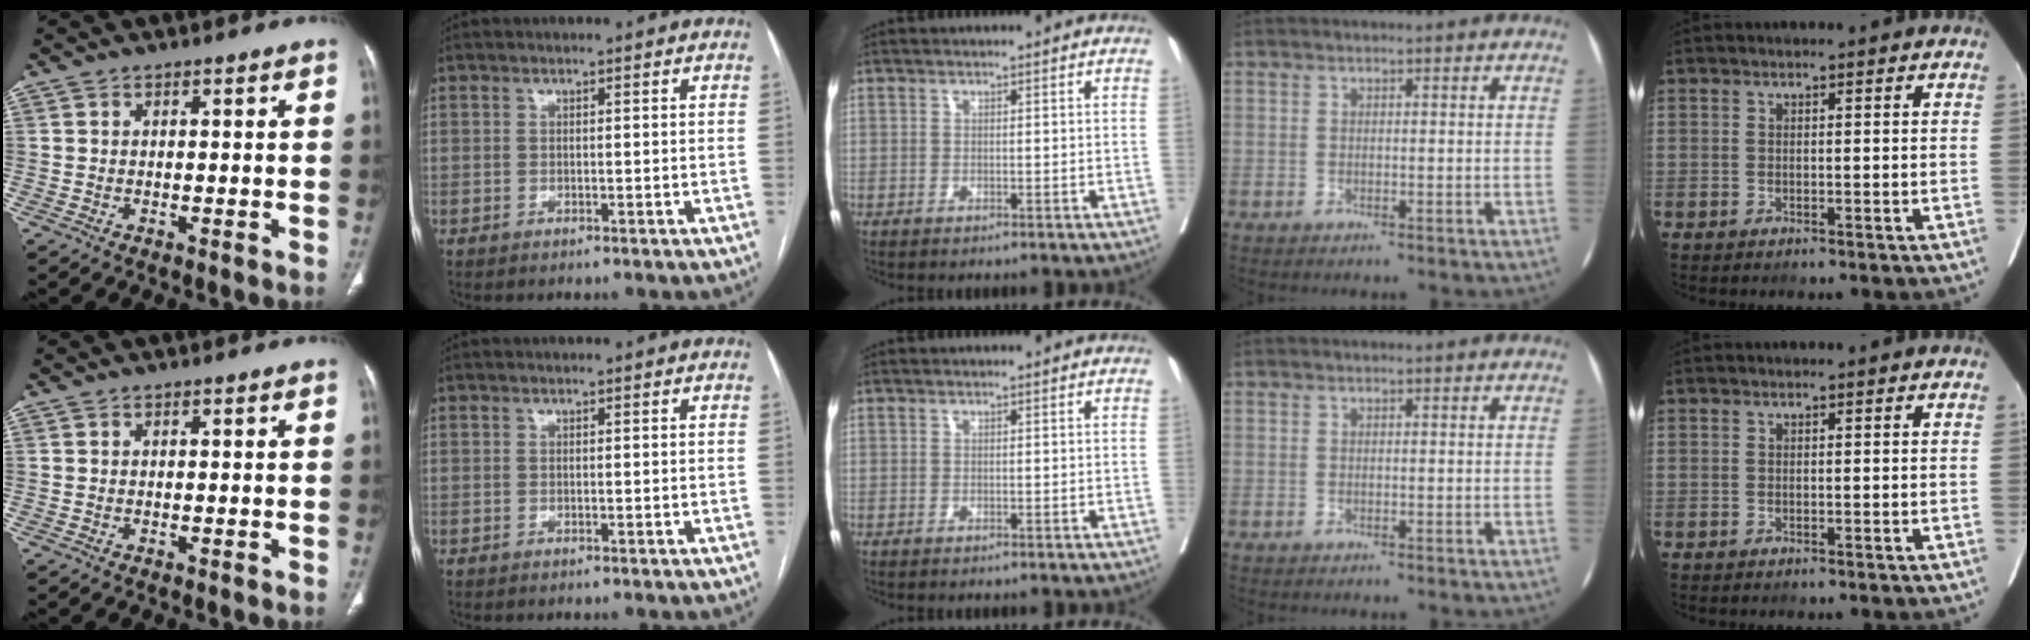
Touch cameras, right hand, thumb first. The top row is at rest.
{}